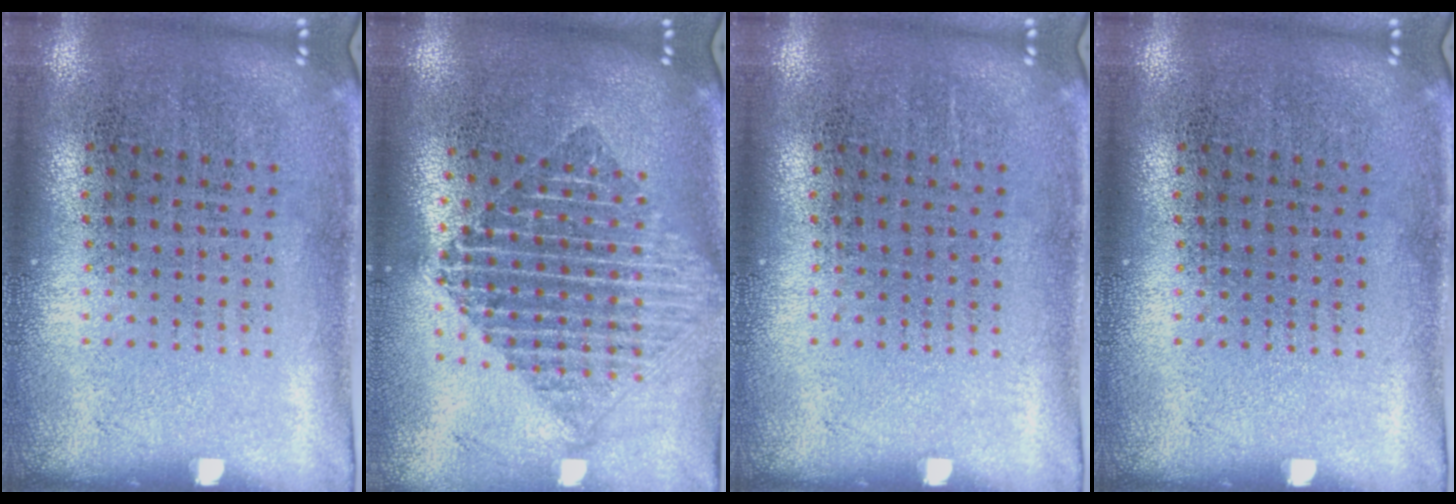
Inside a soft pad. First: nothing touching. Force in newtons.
{"total": 2.0, "press": 1.7, "slide": 1.1}
{"total": 0.0}
{"total": 0.0}